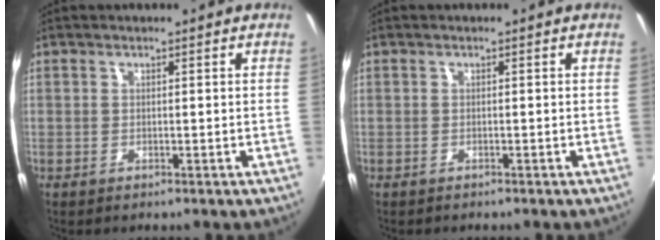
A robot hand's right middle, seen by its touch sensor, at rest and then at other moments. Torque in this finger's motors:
{"motor_torque": [-0.42, -0.06, 0.03, 0.01]}